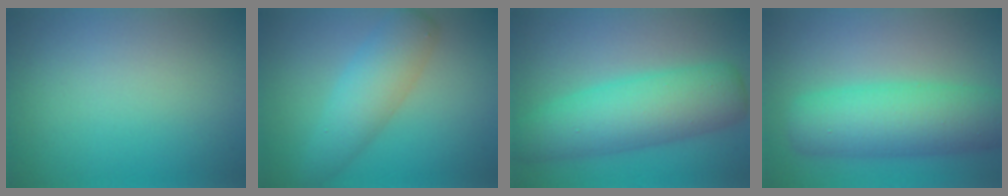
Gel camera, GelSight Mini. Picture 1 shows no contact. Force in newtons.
{"total": 4.5, "press": 4.5, "slide": 0.1}
{"total": 7.6, "press": 7.6, "slide": 0.1}
{"total": 8.0, "press": 8.0, "slide": 0.1}